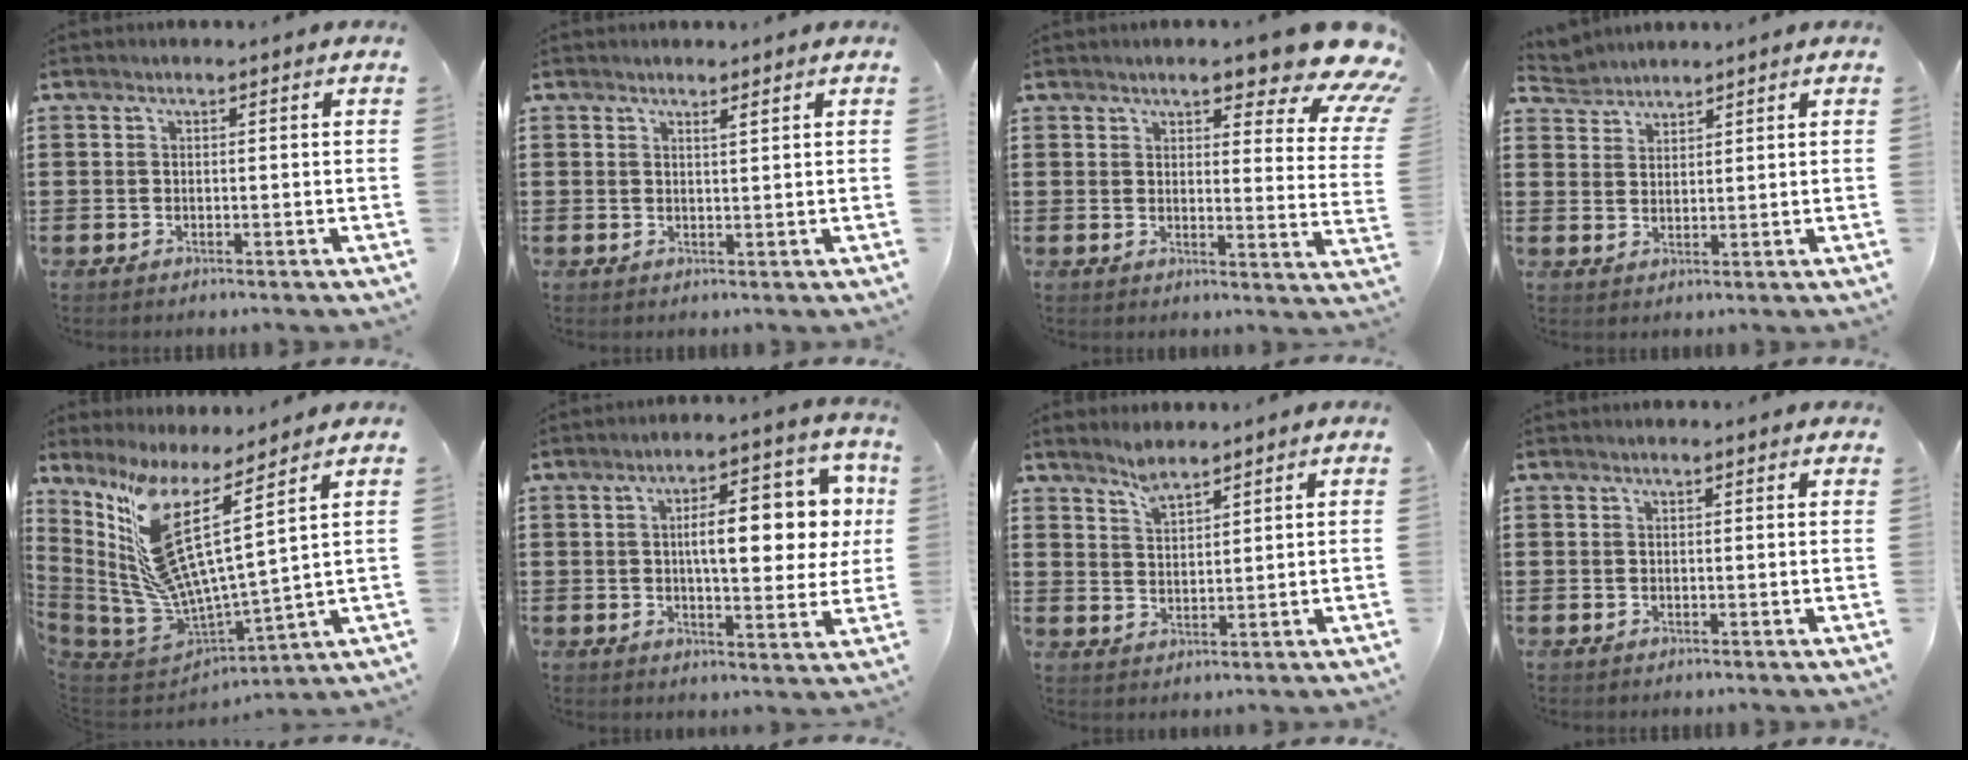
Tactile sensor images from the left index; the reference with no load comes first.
{"total": 1.5, "force": [1.4, 0.0, 0.6], "torque": [-0.006, -0.004, 0.024]}
{"total": 9.3, "force": [6.9, 1.8, 5.9], "torque": [-0.093, -0.038, 0.116]}
{"total": 2.7, "force": [2.5, 1.0, -0.3], "torque": [-0.007, -0.001, 0.048]}
{"total": 12.2, "force": [5.3, 2.4, 10.7], "torque": [-0.254, -0.071, 0.077]}
{"total": 11.7, "force": [2.0, 4.2, 10.7], "torque": [-0.161, 0.000, 0.024]}
{"total": 3.4, "force": [3.2, 1.0, 0.9], "torque": [-0.025, -0.003, 0.060]}
{"total": 0.8, "force": [0.6, 0.4, 0.0], "torque": [-0.003, 0.004, 0.012]}